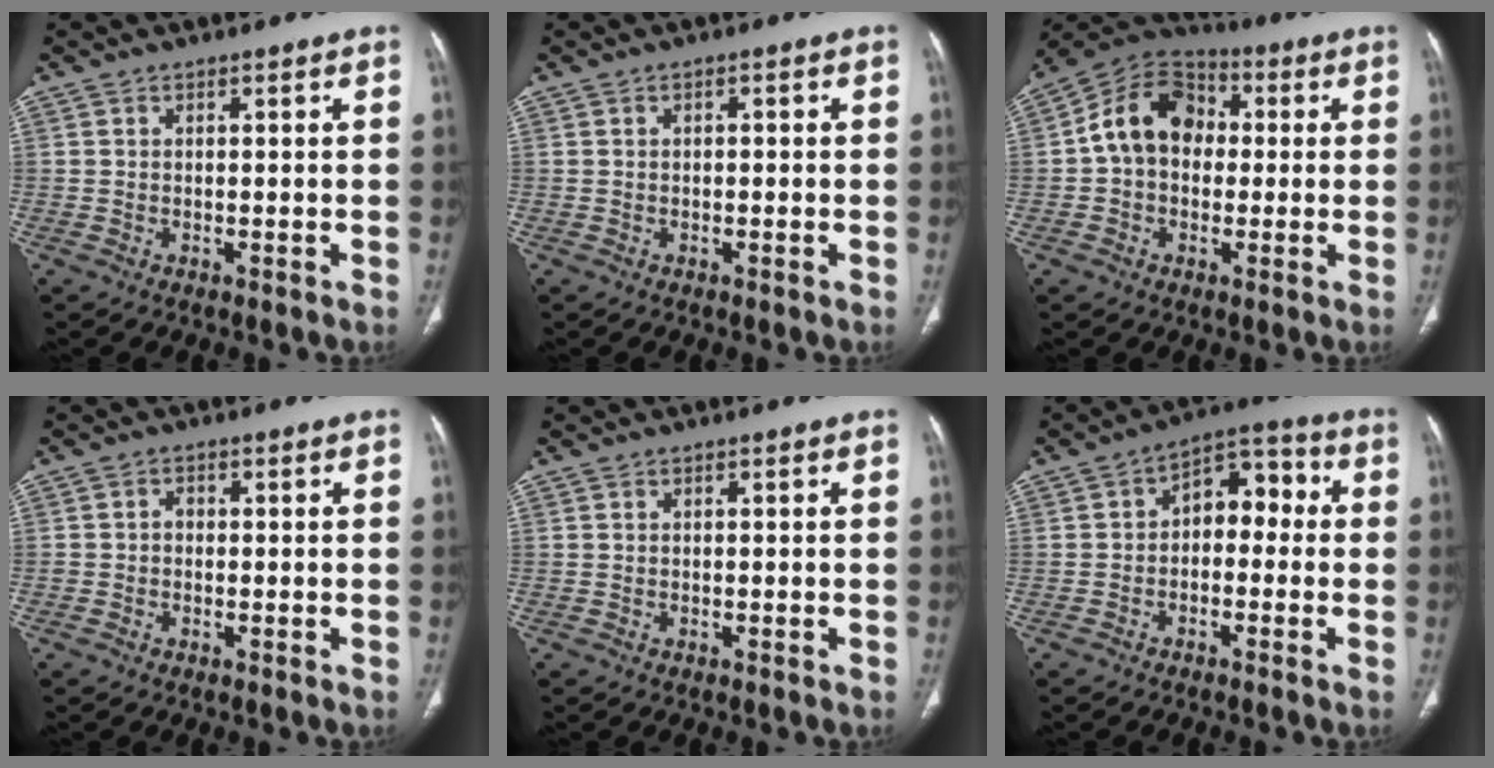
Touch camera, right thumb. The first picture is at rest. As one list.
[{"total": 0.8, "force": [0.0, 0.4, 0.6], "torque": [-0.010, 0.002, 0.000]}, {"total": 13.0, "force": [0.7, 10.1, 8.2], "torque": [-0.120, 0.036, -0.002]}, {"total": 1.3, "force": [-0.2, 1.1, 0.7], "torque": [-0.003, 0.005, -0.007]}, {"total": 0.0}, {"total": 8.4, "force": [-0.3, 5.5, 6.3], "torque": [-0.057, 0.041, -0.019]}]